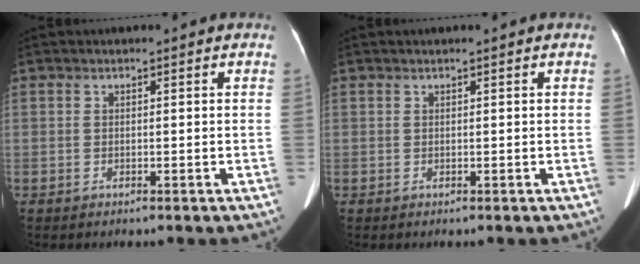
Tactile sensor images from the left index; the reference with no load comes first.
{"total": 0.0}